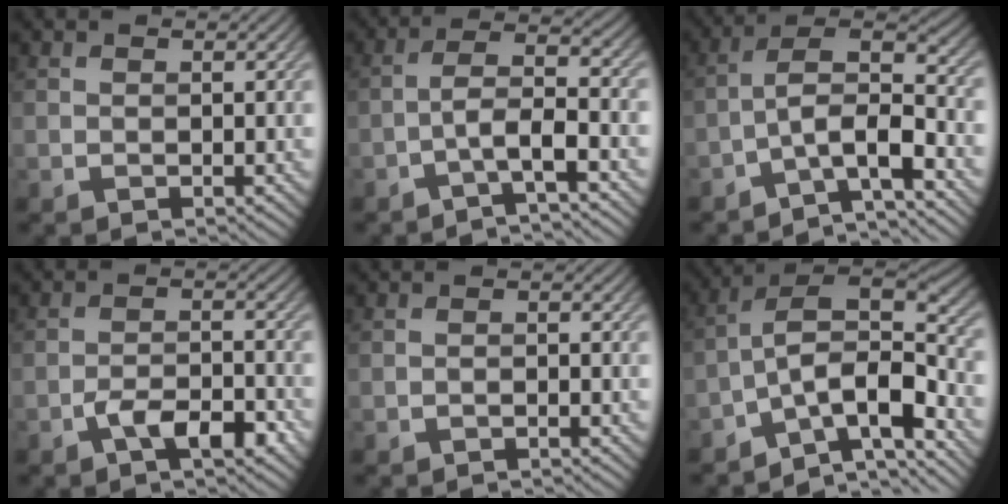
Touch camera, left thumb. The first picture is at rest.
{"total": 5.6, "force": [-3.0, 1.1, 4.6], "torque": [-0.081, 0.015, -0.064]}
{"total": 8.4, "force": [-4.6, 2.3, 6.6], "torque": [-0.105, 0.008, -0.089]}
{"total": 4.9, "force": [-2.9, 1.8, 3.5], "torque": [-0.061, 0.007, -0.054]}
{"total": 0.8, "force": [-0.6, 0.1, 0.5], "torque": [-0.009, 0.002, -0.014]}
{"total": 11.4, "force": [-6.9, 4.2, 8.1], "torque": [-0.134, 0.002, -0.136]}